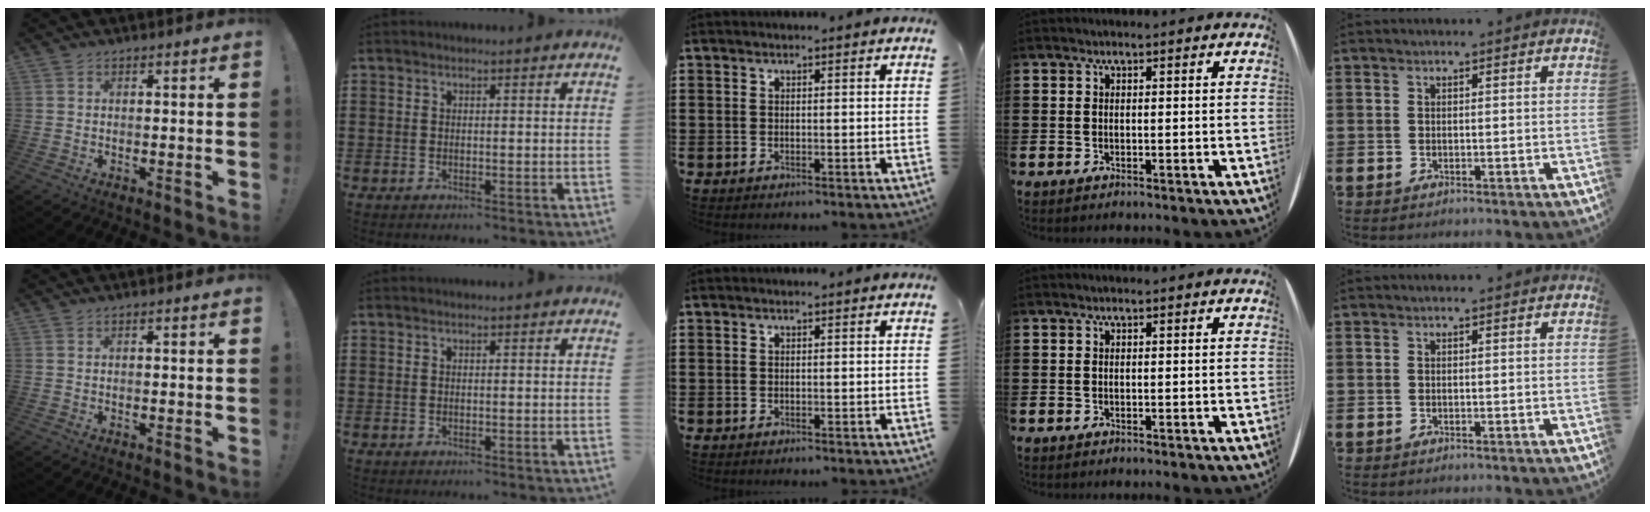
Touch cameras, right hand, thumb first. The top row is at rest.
{}